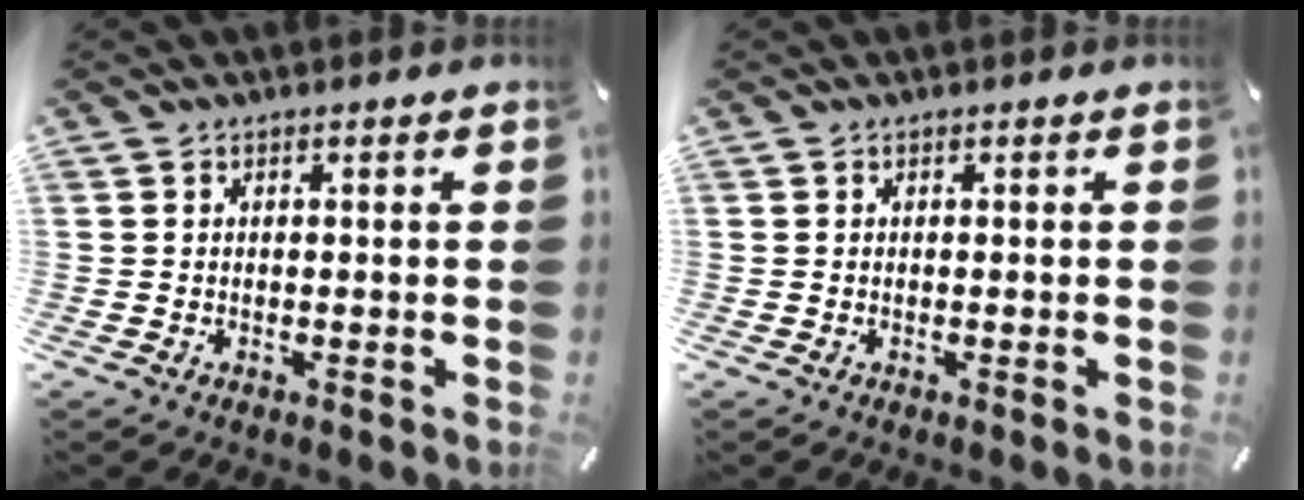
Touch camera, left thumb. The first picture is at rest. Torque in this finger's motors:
{"motor_torque": [-0.25, -0.23, -0.15, 0.08, 0.01]}